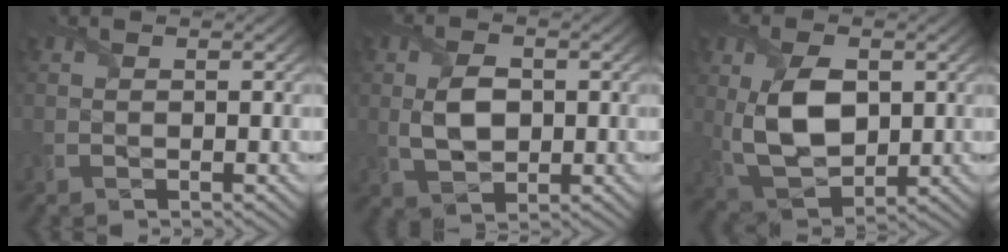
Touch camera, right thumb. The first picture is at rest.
{"total": 5.2, "force": [0.1, 3.4, 3.9], "torque": [-0.085, -0.003, 0.004]}
{"total": 9.9, "force": [0.9, 5.9, 7.8], "torque": [-0.179, -0.005, 0.020]}